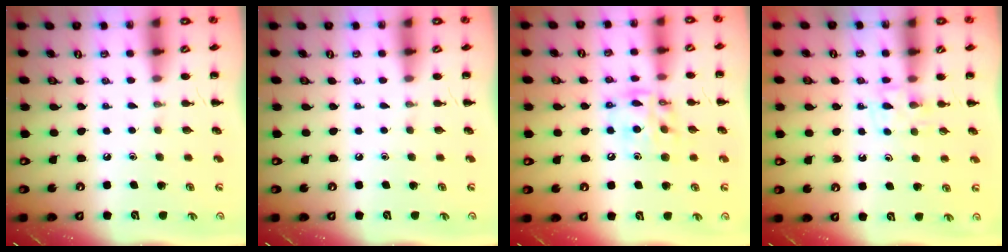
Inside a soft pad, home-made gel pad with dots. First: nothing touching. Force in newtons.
{"total": 0.0}
{"total": 13.2, "press": 12.9, "slide": 2.8}
{"total": 5.7, "press": 5.5, "slide": 1.5}